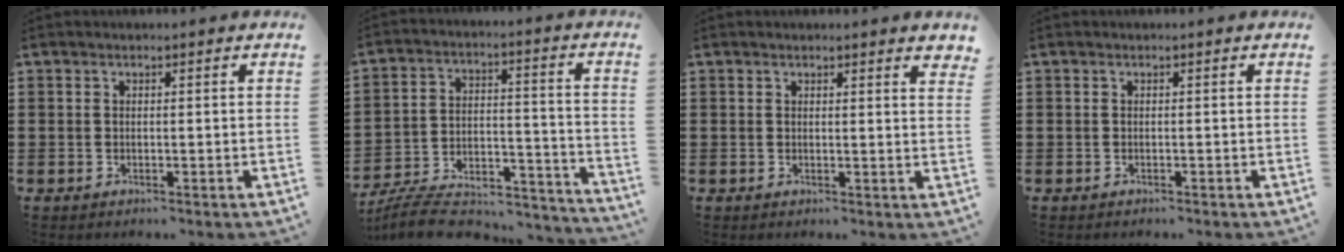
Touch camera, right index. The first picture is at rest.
{"total": 7.9, "force": [-7.1, 2.2, 2.6], "torque": [-0.043, 0.006, -0.136]}
{"total": 1.0, "force": [0.9, 0.1, 0.2], "torque": [0.002, -0.002, 0.016]}
{"total": 0.0}